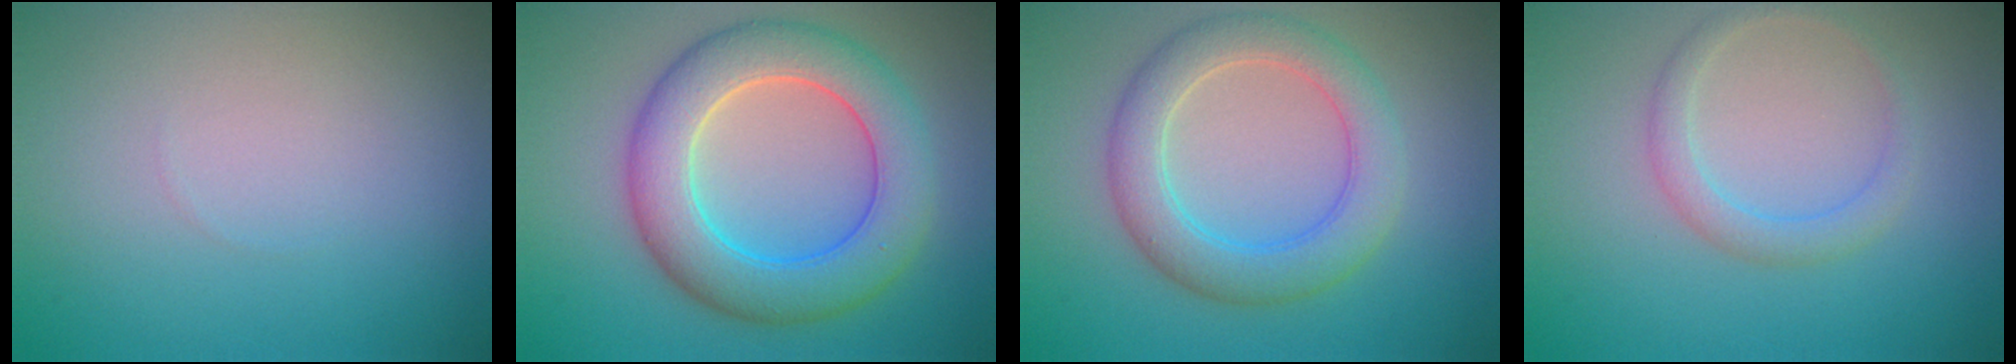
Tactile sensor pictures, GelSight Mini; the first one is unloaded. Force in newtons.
{"total": 7.9, "press": 7.8, "slide": 0.4}
{"total": 5.2, "press": 5.2, "slide": 0.4}
{"total": 2.0, "press": 2.0, "slide": 0.1}